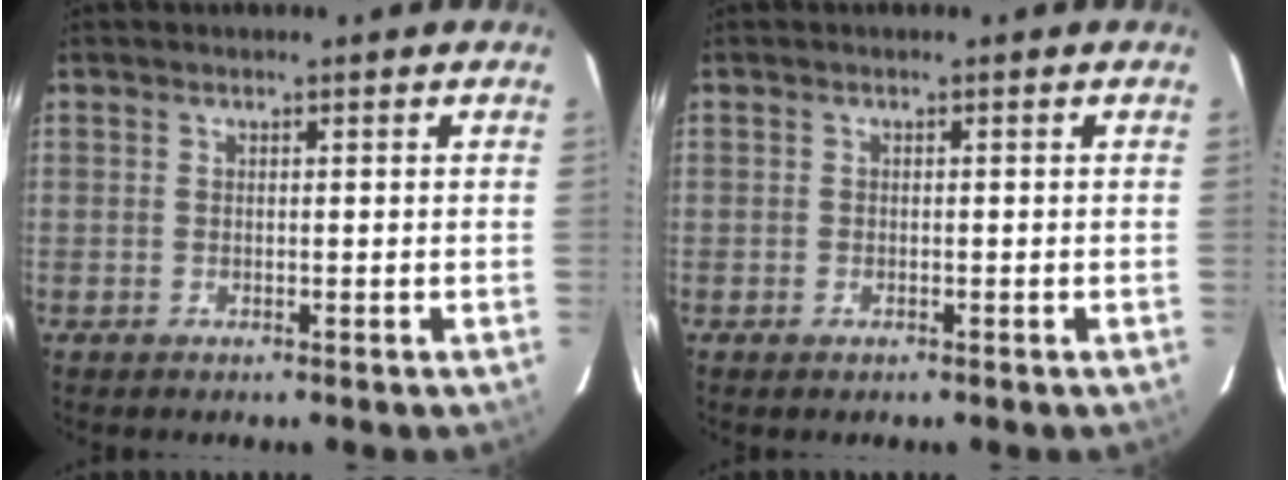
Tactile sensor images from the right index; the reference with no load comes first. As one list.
[{"total": 0.5, "force": [-0.4, -0.1, -0.4], "torque": [0.007, -0.005, -0.005]}]